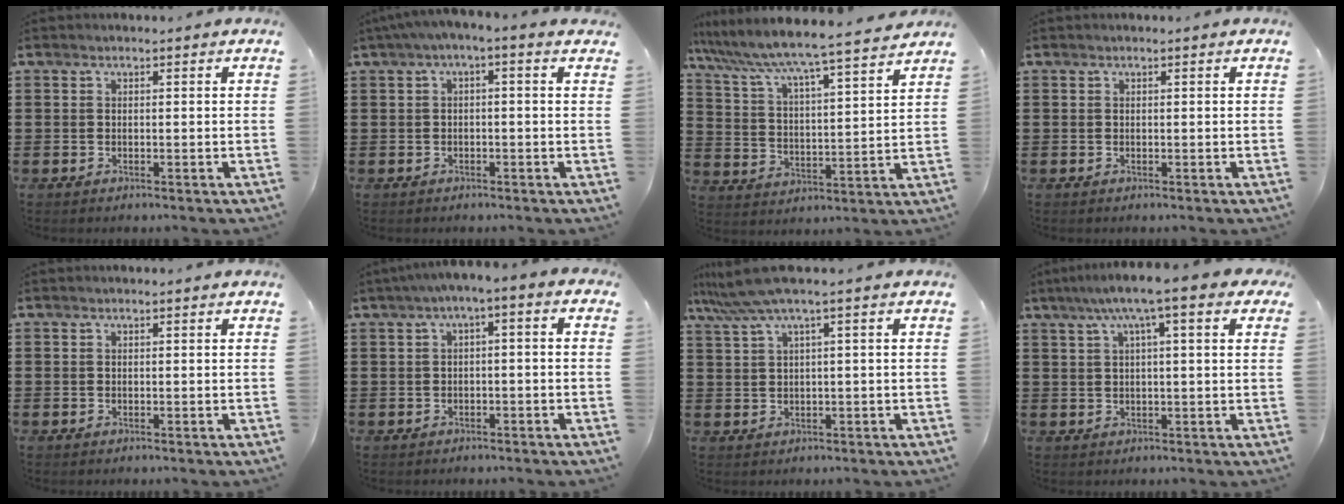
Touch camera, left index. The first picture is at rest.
{"total": 1.8, "force": [-1.1, 0.1, 1.5], "torque": [-0.023, -0.001, -0.024]}
{"total": 5.5, "force": [5.2, -0.6, 1.6], "torque": [-0.060, -0.047, 0.079]}
{"total": 0.0}
{"total": 0.0}
{"total": 2.7, "force": [-1.9, 0.4, 1.9], "torque": [-0.033, 0.004, -0.042]}
{"total": 4.3, "force": [1.9, -0.3, 3.9], "torque": [-0.086, -0.010, 0.031]}
{"total": 7.2, "force": [3.8, 0.5, 6.1], "torque": [-0.128, 0.007, 0.063]}